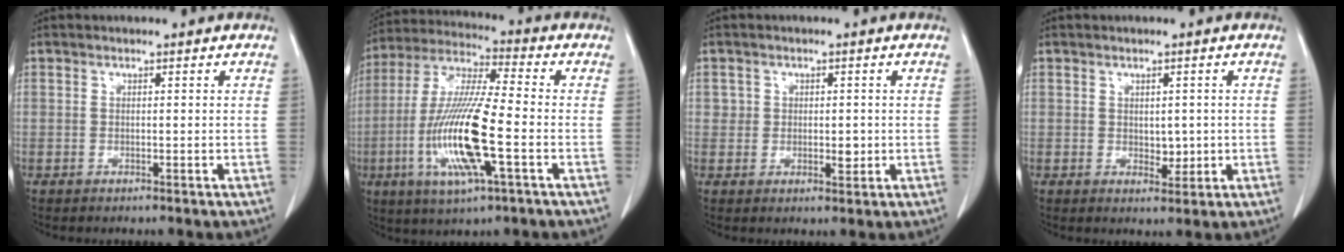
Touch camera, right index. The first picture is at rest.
{"total": 15.8, "force": [-4.0, 1.5, 15.2], "torque": [-0.316, -0.014, -0.074]}
{"total": 2.9, "force": [0.1, 2.3, 1.8], "torque": [-0.016, 0.000, 0.007]}
{"total": 2.6, "force": [0.0, 1.7, 2.0], "torque": [-0.027, -0.003, 0.008]}